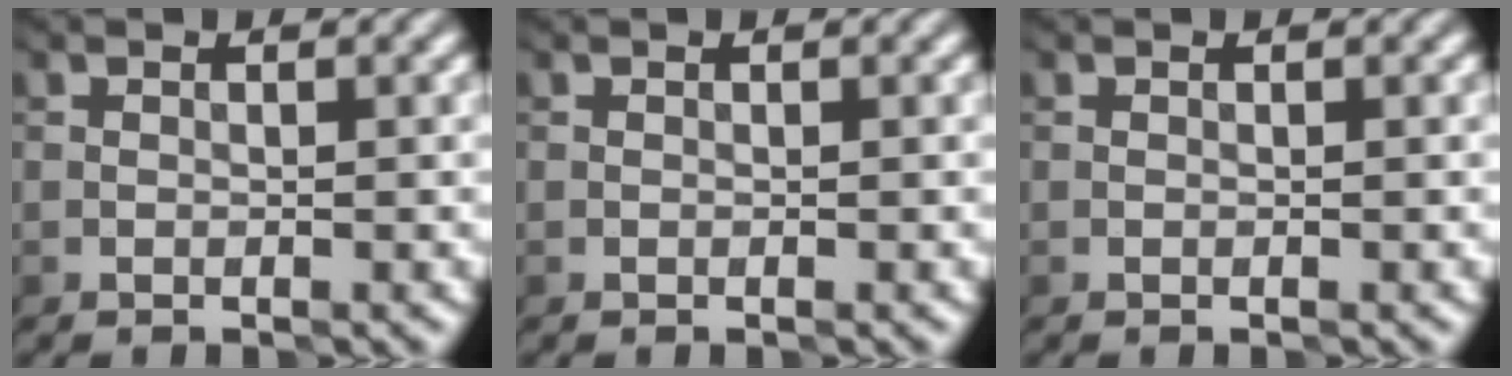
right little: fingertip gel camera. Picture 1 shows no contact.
{"total": 0.0}
{"total": 0.0}